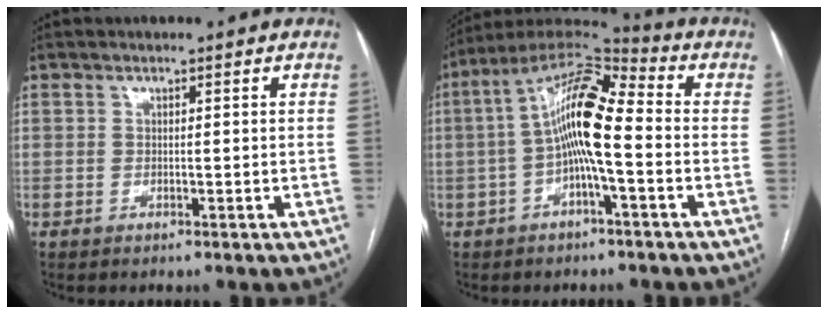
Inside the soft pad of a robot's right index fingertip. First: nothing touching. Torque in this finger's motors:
{"motor_torque": [2.13, 0.00, 0.46, 0.20]}